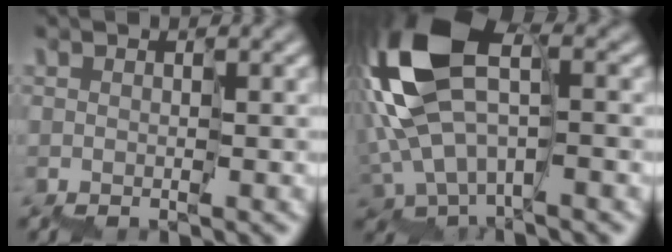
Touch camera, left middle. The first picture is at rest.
{"total": 11.2, "force": [0.9, 5.3, 9.8], "torque": [-0.226, 0.019, 0.007]}